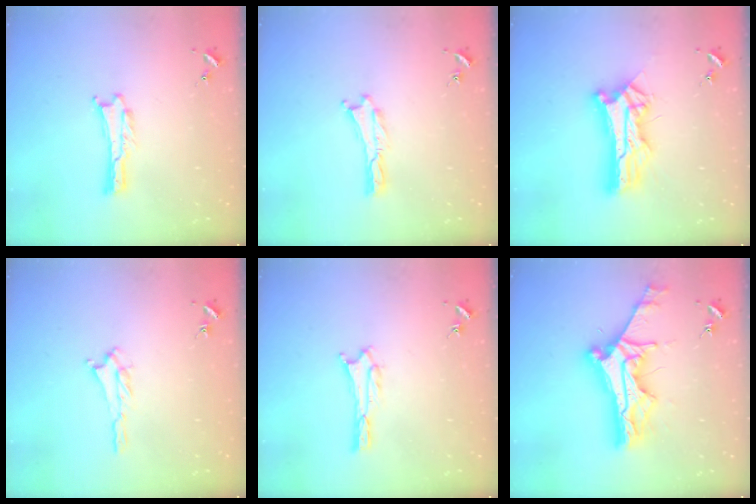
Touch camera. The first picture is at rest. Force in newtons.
{"total": 0.0}
{"total": 11.7, "press": 11.6, "slide": 1.0}
{"total": 1.2, "press": 1.1, "slide": 0.5}
{"total": 1.6, "press": 1.6, "slide": 0.2}
{"total": 12.3, "press": 12.3, "slide": 1.1}